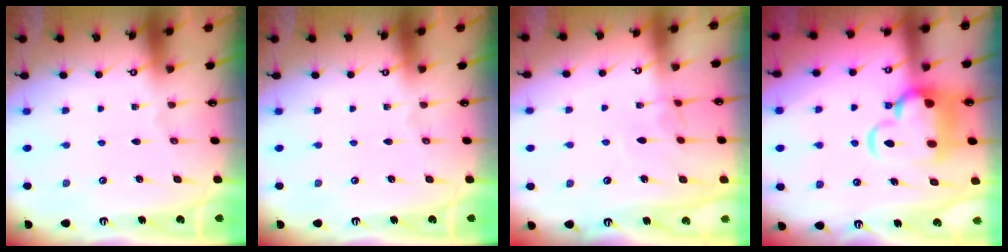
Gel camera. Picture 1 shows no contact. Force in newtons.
{"total": 0.0}
{"total": 1.1, "press": 1.0, "slide": 0.4}
{"total": 7.9, "press": 7.7, "slide": 1.9}